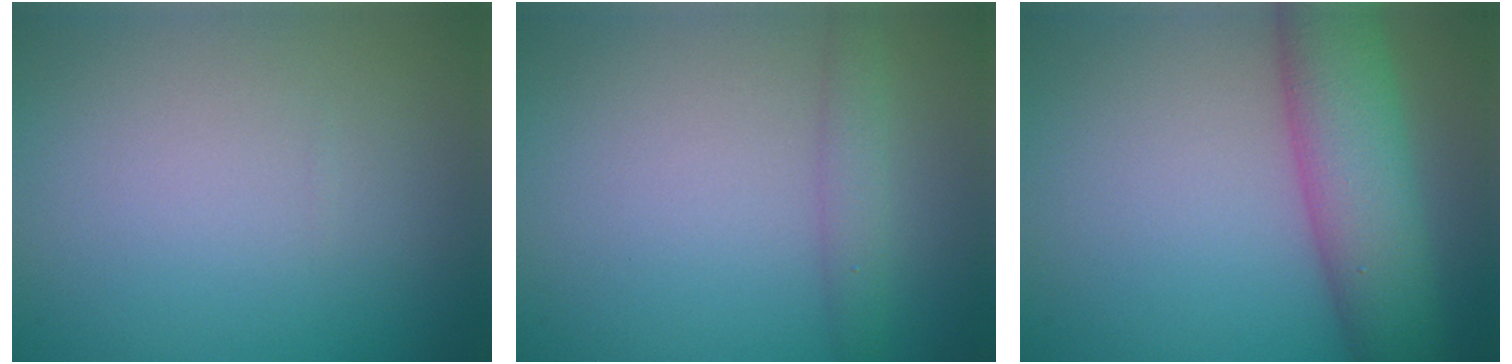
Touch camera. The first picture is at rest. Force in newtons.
{"total": 1.7, "press": 1.7, "slide": 0.2}
{"total": 7.5, "press": 7.5, "slide": 0.3}